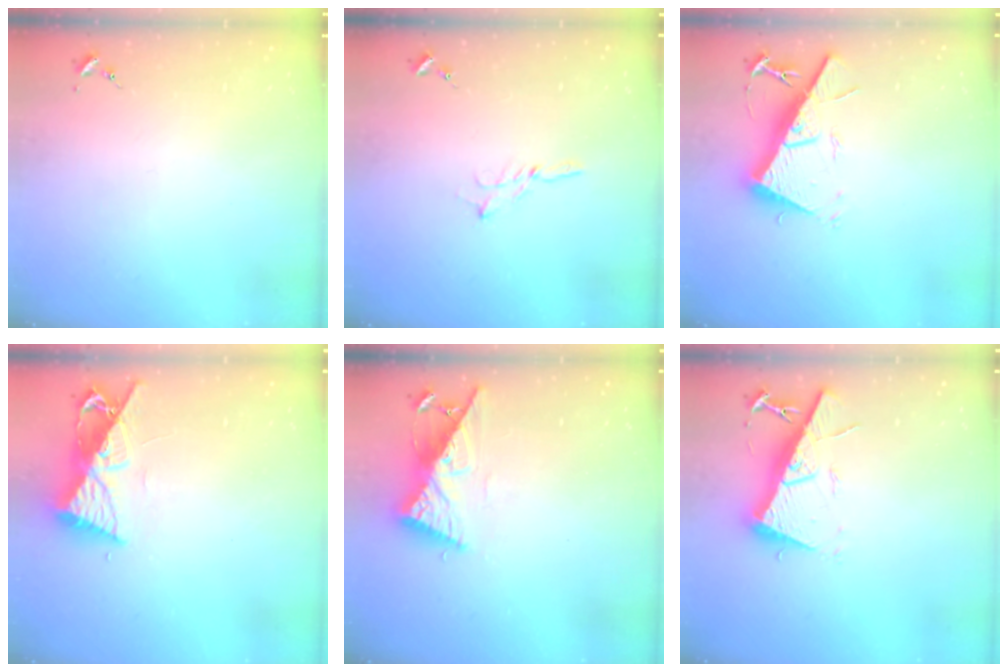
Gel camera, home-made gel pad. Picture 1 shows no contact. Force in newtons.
{"total": 2.1, "press": 2.1, "slide": 0.2}
{"total": 15.0, "press": 14.9, "slide": 0.4}
{"total": 9.2, "press": 9.1, "slide": 0.9}
{"total": 9.6, "press": 9.6, "slide": 0.2}
{"total": 13.2, "press": 13.1, "slide": 1.3}